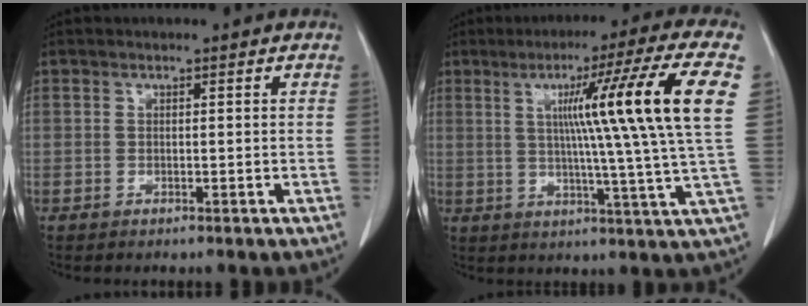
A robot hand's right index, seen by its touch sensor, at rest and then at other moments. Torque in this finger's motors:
{"motor_torque": [1.79, 0.35, 0.70, 0.21]}